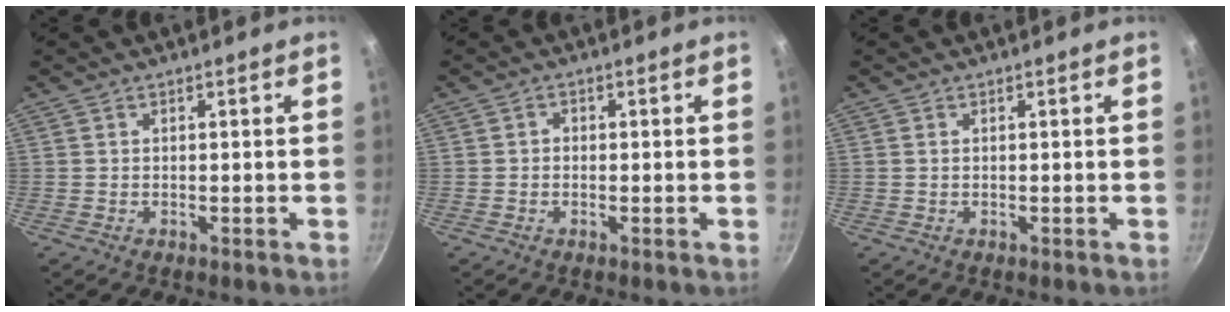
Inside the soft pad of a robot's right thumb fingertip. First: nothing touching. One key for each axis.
{"total": 1.0, "fx": -0.2, "fy": 0.9, "fz": 0.5, "tx": -0.007, "ty": 0.005, "tz": -0.004}
{"total": 0.0}